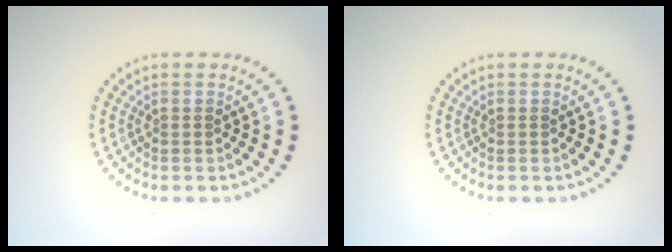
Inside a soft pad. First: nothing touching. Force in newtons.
{"total": 0.0}